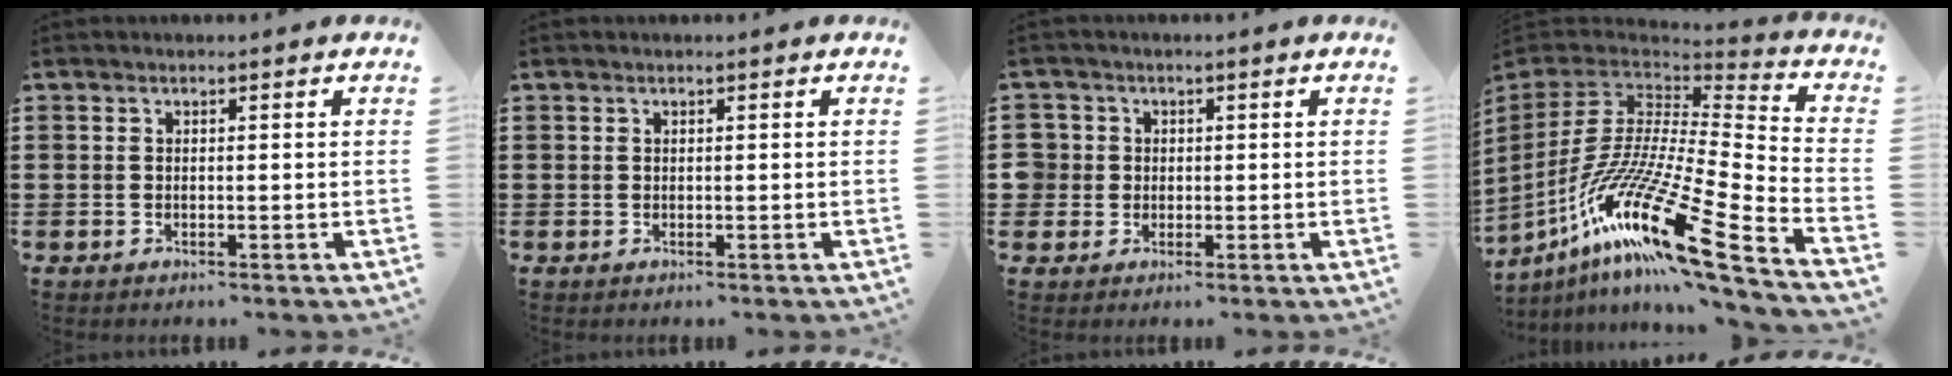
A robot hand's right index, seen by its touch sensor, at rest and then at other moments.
{"total": 0.0}
{"total": 3.0, "force": [0.2, 3.0, 0.3], "torque": [-0.029, 0.008, -0.001]}
{"total": 20.3, "force": [-11.6, 3.9, 16.2], "torque": [-0.336, 0.004, -0.217]}